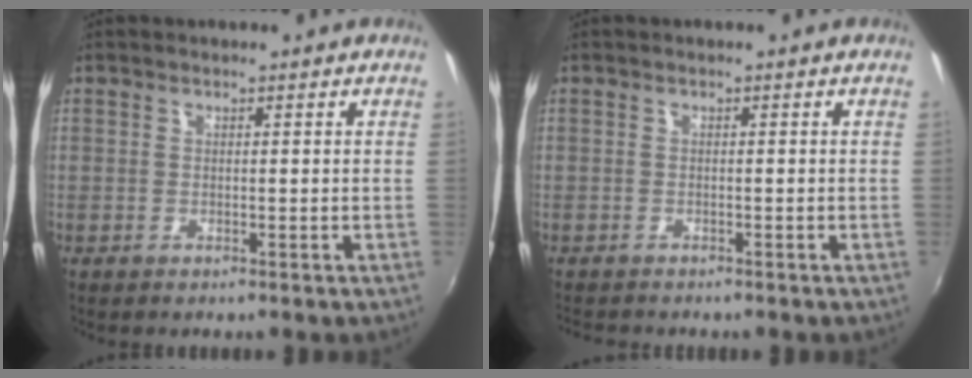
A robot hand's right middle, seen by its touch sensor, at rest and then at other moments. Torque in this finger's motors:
{"motor_torque": [1.05, -1.09, 0.14, 0.08]}